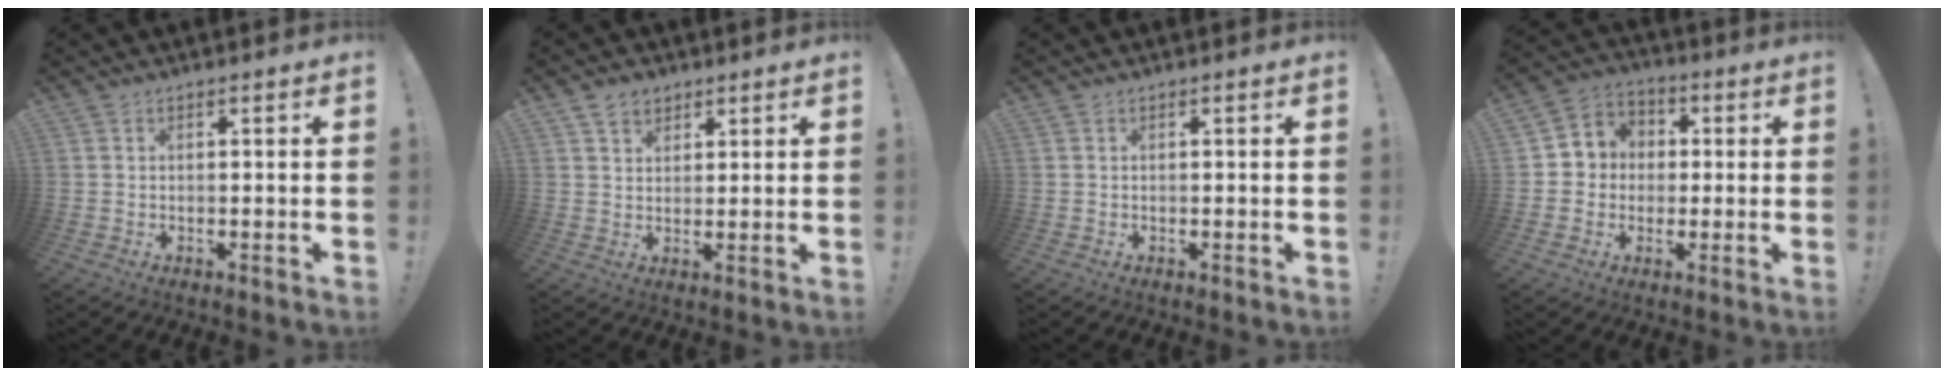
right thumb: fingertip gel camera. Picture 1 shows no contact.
{"total": 4.9, "force": [3.2, 3.4, 1.4], "torque": [-0.018, -0.009, 0.058]}
{"total": 0.0}
{"total": 7.4, "force": [-0.9, 7.1, 1.9], "torque": [-0.017, 0.012, -0.010]}